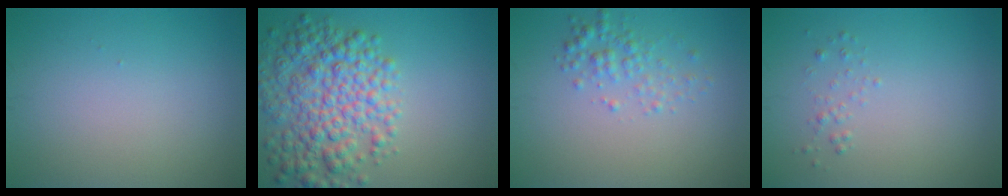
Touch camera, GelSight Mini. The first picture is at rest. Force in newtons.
{"total": 7.6, "press": 7.6, "slide": 0.2}
{"total": 2.0, "press": 2.0, "slide": 0.1}
{"total": 0.7, "press": 0.7, "slide": 0.1}